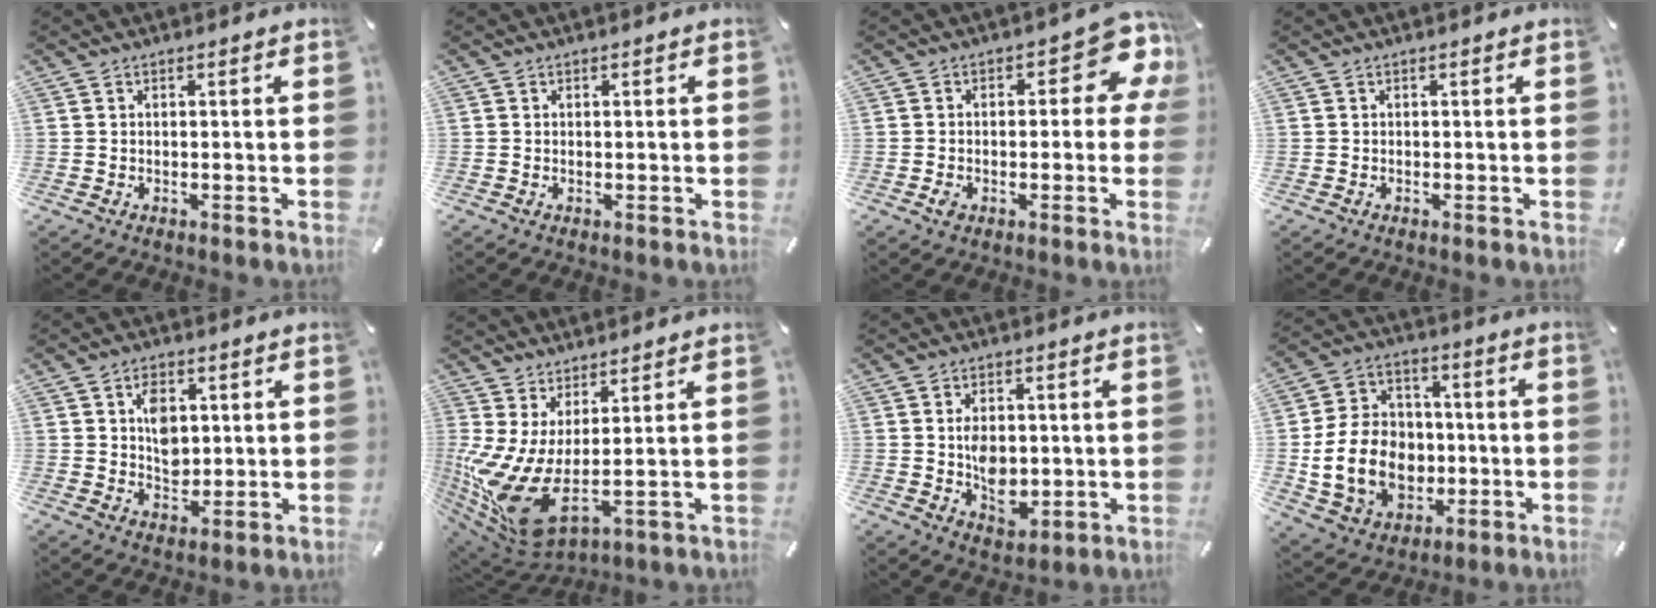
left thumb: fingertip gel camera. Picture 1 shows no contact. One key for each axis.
{"total": 0.0}
{"total": 10.6, "fx": 3.7, "fy": 6.3, "fz": 7.7, "tx": -0.085, "ty": -0.029, "tz": 0.065}
{"total": 0.0}
{"total": 6.9, "fx": 1.4, "fy": 5.2, "fz": 4.2, "tx": -0.050, "ty": -0.005, "tz": 0.021}
{"total": 10.8, "fx": -0.9, "fy": 4.1, "fz": 9.9, "tx": -0.213, "ty": -0.042, "tz": -0.012}
{"total": 7.9, "fx": 0.1, "fy": 5.7, "fz": 5.4, "tx": -0.091, "ty": -0.005, "tz": 0.000}
{"total": 16.8, "fx": -2.9, "fy": 13.6, "fz": 9.4, "tx": -0.197, "ty": 0.027, "tz": -0.042}